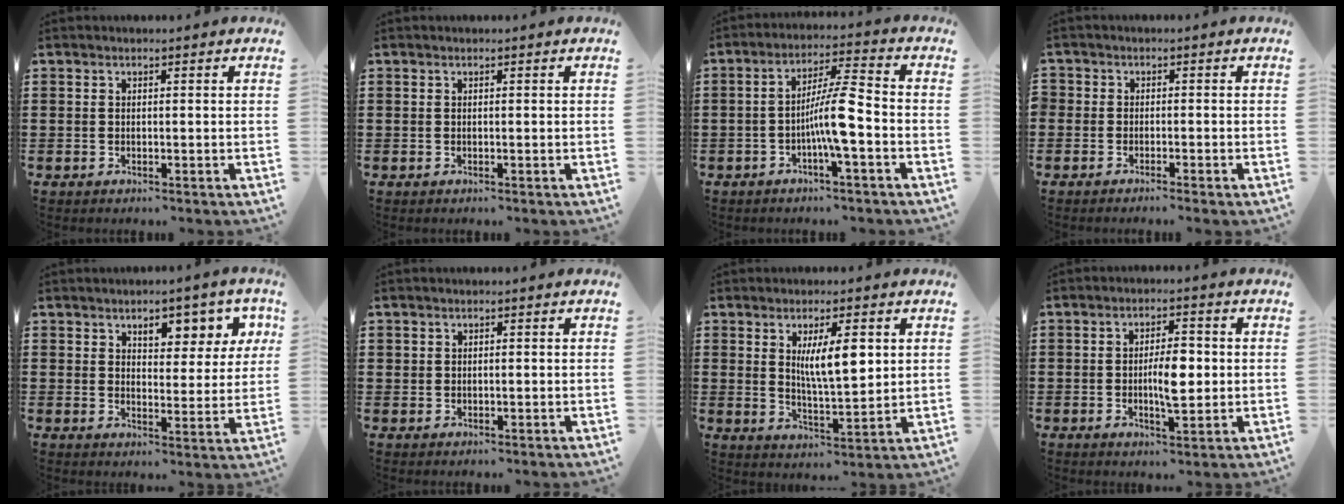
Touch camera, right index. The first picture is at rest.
{"total": 0.0}
{"total": 7.9, "force": [-2.3, 0.9, 7.5], "torque": [-0.142, 0.000, -0.048]}
{"total": 1.4, "force": [-1.4, 0.4, -0.1], "torque": [-0.003, 0.006, -0.031]}
{"total": 6.2, "force": [3.9, 3.1, 3.7], "torque": [-0.058, -0.008, 0.061]}
{"total": 0.8, "force": [0.4, 0.7, 0.2], "torque": [-0.006, 0.002, 0.008]}
{"total": 7.6, "force": [2.3, 2.2, 6.9], "torque": [-0.122, -0.001, 0.034]}
{"total": 5.9, "force": [-0.2, 2.1, 5.5], "torque": [-0.092, 0.003, -0.007]}